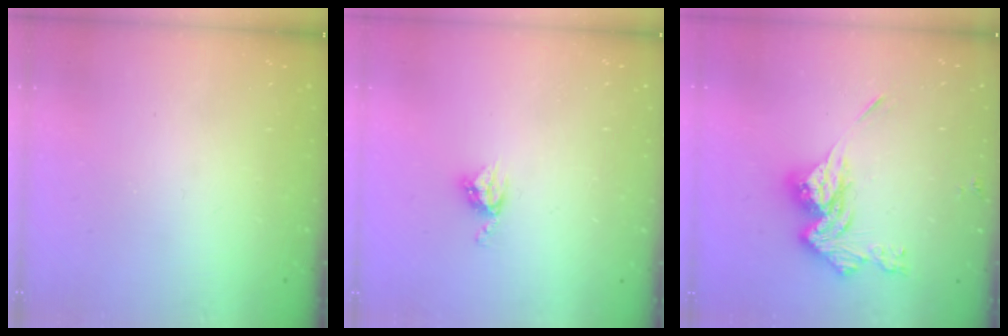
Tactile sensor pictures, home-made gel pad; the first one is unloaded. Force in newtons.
{"total": 4.9, "press": 4.8, "slide": 0.2}
{"total": 14.5, "press": 14.5, "slide": 0.8}